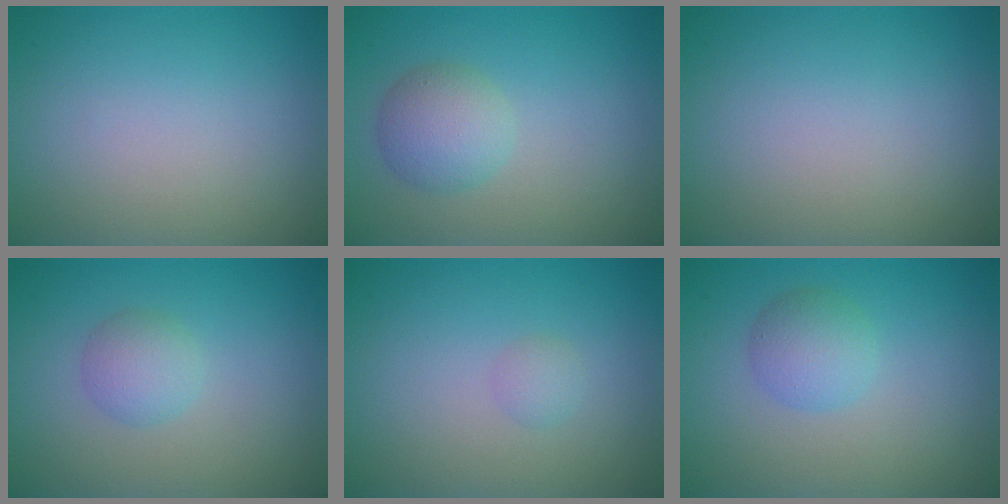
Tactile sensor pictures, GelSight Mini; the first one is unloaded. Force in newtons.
{"total": 3.3, "press": 3.3, "slide": 0.2}
{"total": 0.0}
{"total": 2.1, "press": 2.1, "slide": 0.1}
{"total": 1.0, "press": 1.0, "slide": 0.1}
{"total": 2.6, "press": 2.6, "slide": 0.1}